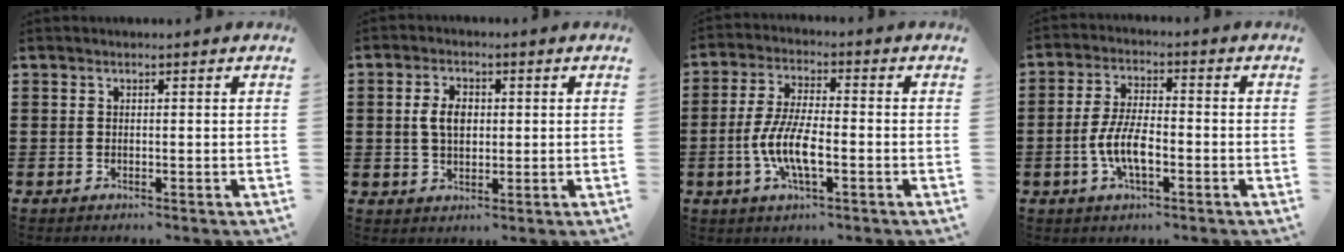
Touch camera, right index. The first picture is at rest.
{"total": 4.4, "force": [0.5, 2.7, 3.4], "torque": [-0.080, 0.011, 0.003]}
{"total": 8.0, "force": [-2.4, 2.4, 7.2], "torque": [-0.168, -0.016, -0.052]}
{"total": 6.5, "force": [-1.8, 2.6, 5.6], "torque": [-0.131, -0.004, -0.041]}